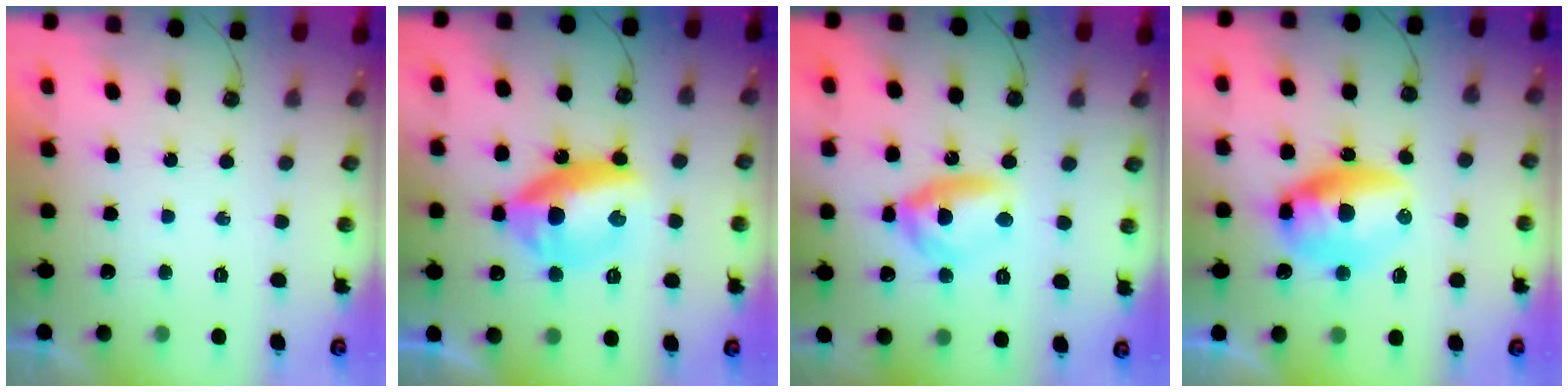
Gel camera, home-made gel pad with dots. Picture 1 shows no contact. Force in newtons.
{"total": 15.3, "press": 15.2, "slide": 0.5}
{"total": 12.2, "press": 12.1, "slide": 1.1}
{"total": 20.3, "press": 15.2, "slide": 13.4}